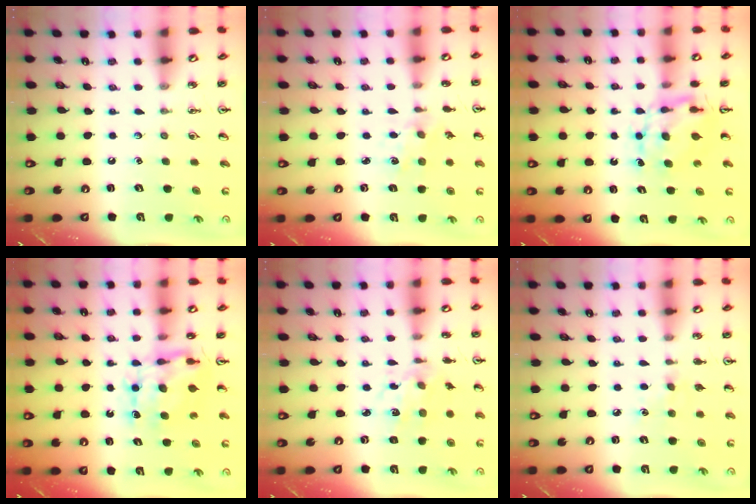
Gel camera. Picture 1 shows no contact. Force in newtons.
{"total": 2.5, "press": 2.5, "slide": 0.5}
{"total": 7.3, "press": 7.3, "slide": 0.8}
{"total": 8.1, "press": 8.0, "slide": 0.6}
{"total": 4.7, "press": 4.5, "slide": 1.3}
{"total": 5.4, "press": 5.3, "slide": 0.8}